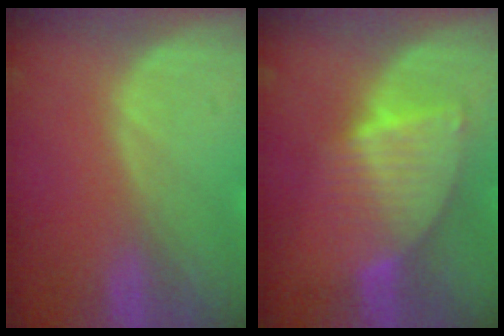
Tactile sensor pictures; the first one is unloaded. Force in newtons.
{"total": 7.0, "press": 6.8, "slide": 1.6}